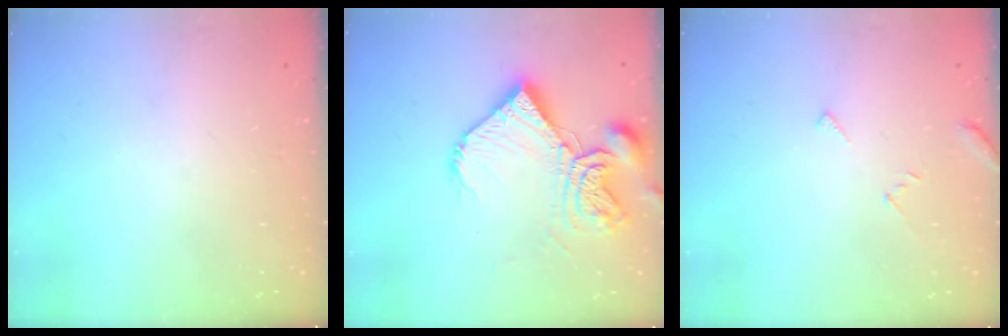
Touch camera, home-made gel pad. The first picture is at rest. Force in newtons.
{"total": 14.2, "press": 14.1, "slide": 1.9}
{"total": 2.8, "press": 2.8, "slide": 0.2}